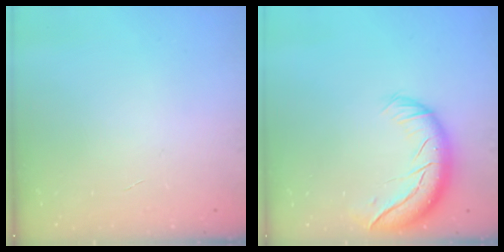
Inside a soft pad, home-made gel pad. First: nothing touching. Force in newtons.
{"total": 14.0, "press": 13.5, "slide": 3.7}